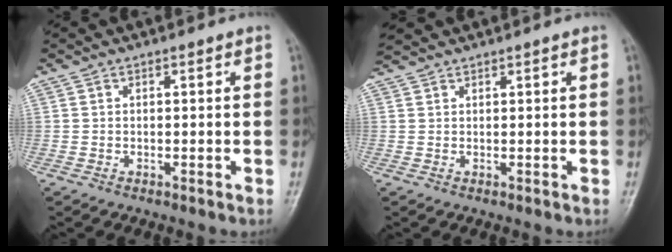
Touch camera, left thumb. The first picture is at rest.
{"total": 2.9, "force": [2.8, 0.4, 0.8], "torque": [-0.014, 0.017, 0.055]}